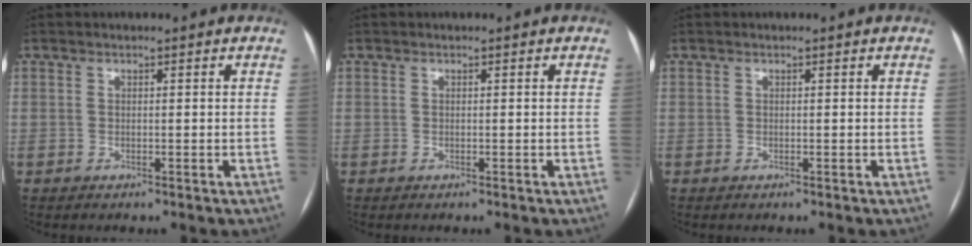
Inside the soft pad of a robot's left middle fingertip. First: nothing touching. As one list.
[{"total": 0.0}, {"total": 0.0}]